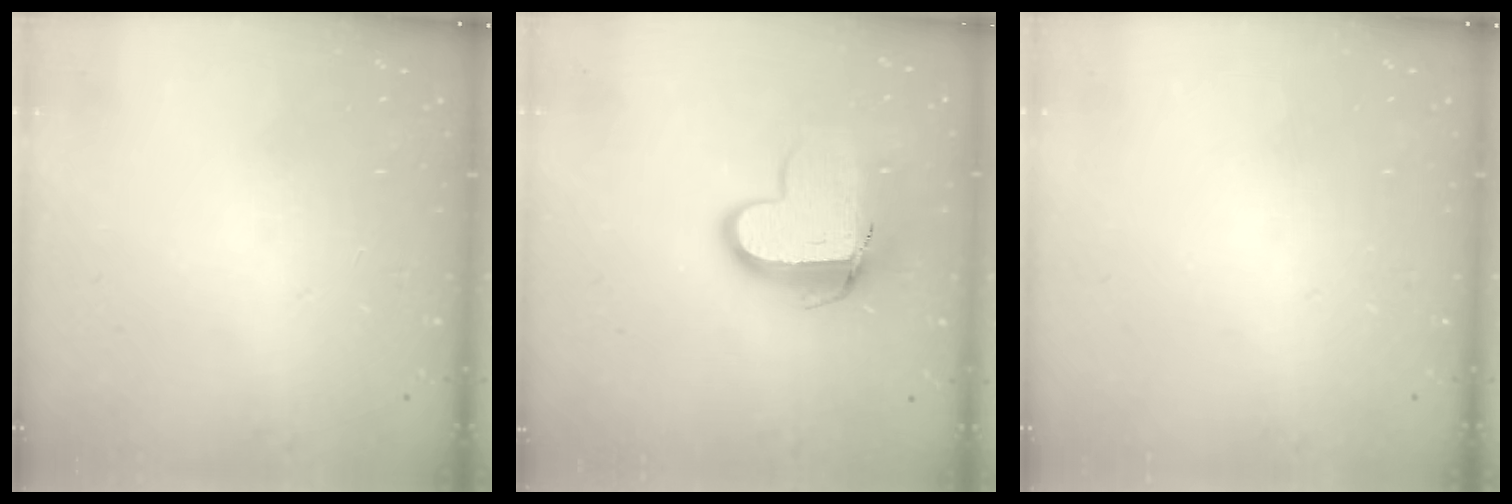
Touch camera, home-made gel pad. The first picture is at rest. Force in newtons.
{"total": 12.4, "press": 12.4, "slide": 1.2}
{"total": 0.0}